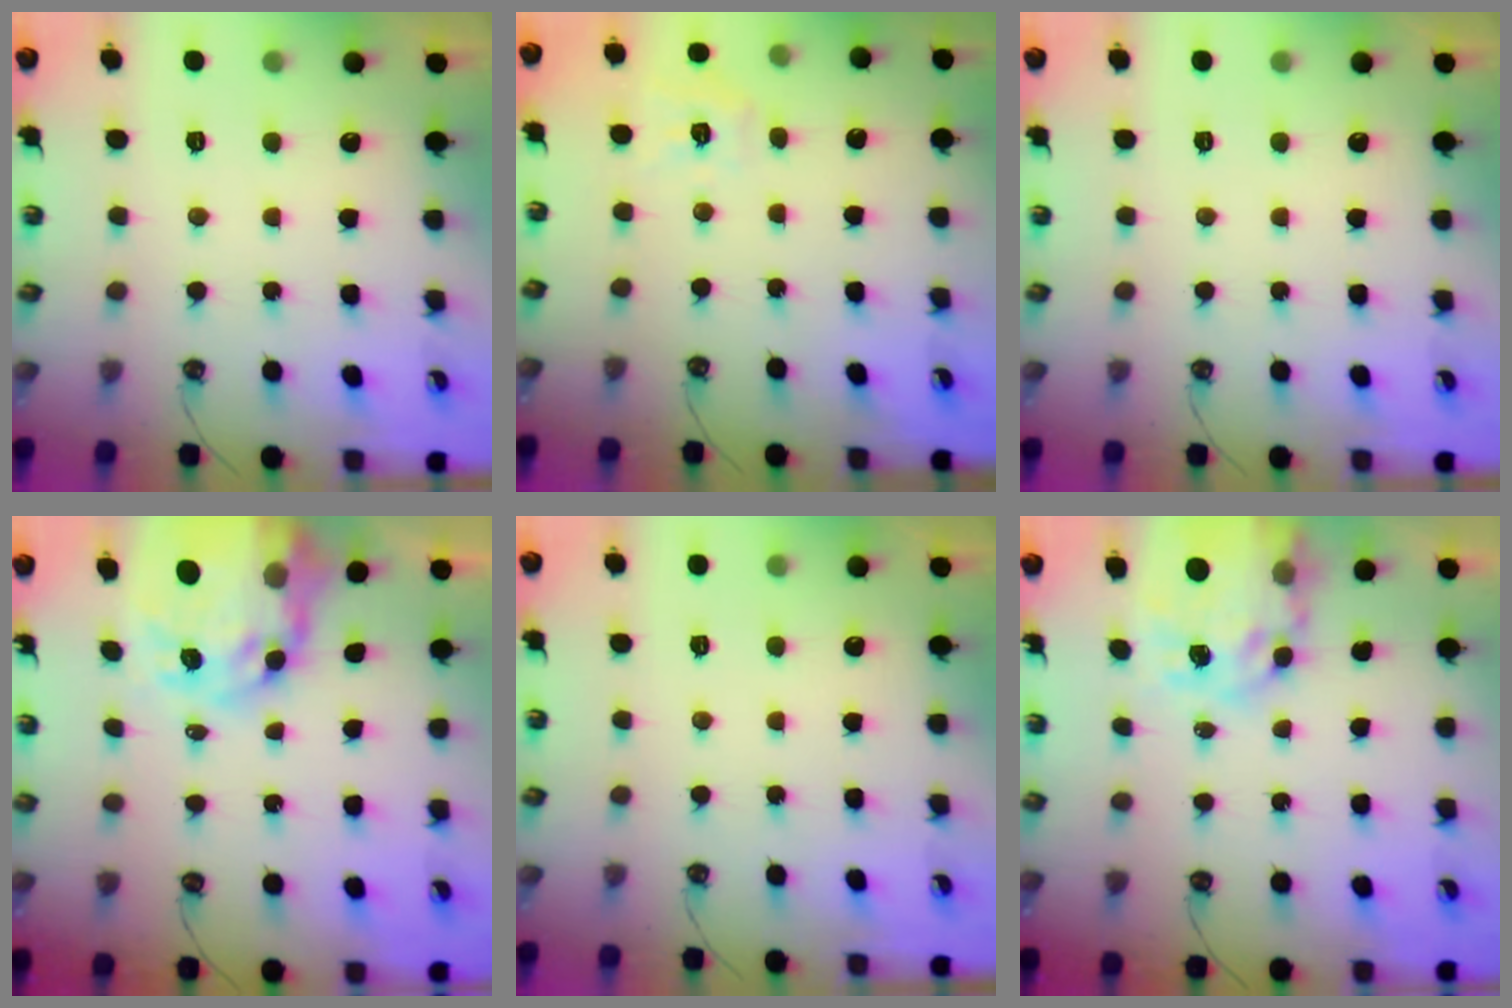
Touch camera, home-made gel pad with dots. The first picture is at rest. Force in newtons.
{"total": 8.9, "press": 8.8, "slide": 1.0}
{"total": 0.0}
{"total": 13.4, "press": 13.4, "slide": 0.9}
{"total": 0.0}
{"total": 12.2, "press": 12.2, "slide": 1.1}